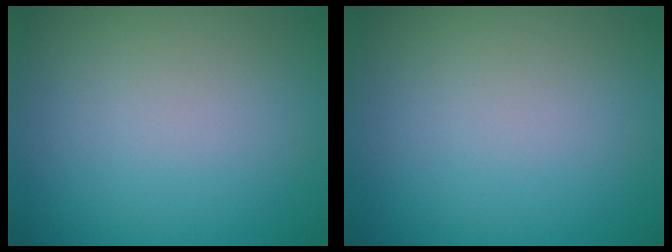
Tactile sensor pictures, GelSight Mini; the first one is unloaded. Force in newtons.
{"total": 0.0}